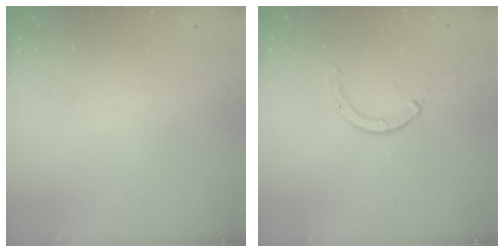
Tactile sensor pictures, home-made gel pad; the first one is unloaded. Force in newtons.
{"total": 0.0}